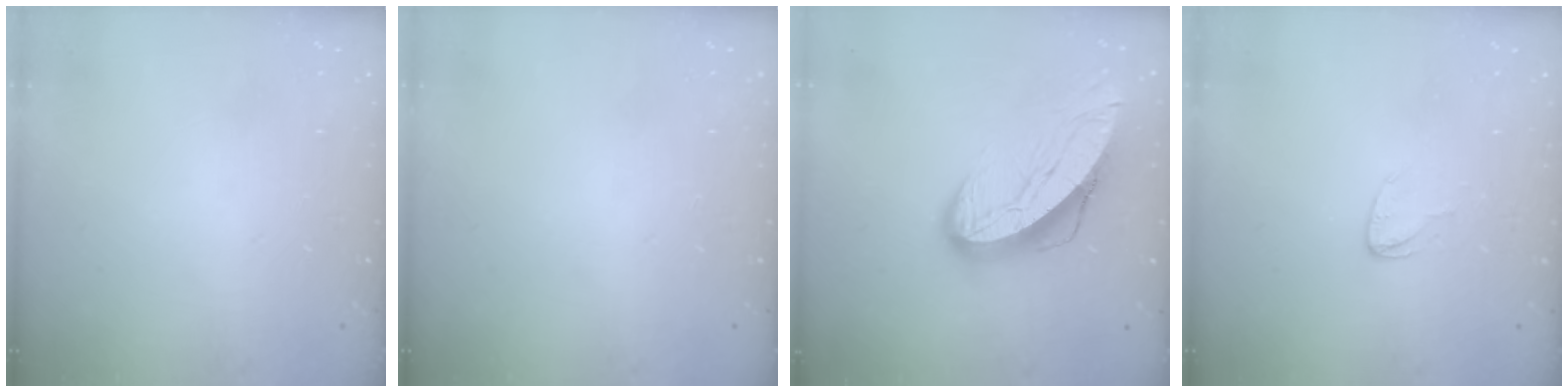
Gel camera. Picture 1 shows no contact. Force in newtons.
{"total": 0.0}
{"total": 13.6, "press": 13.5, "slide": 1.5}
{"total": 3.3, "press": 3.3, "slide": 0.2}